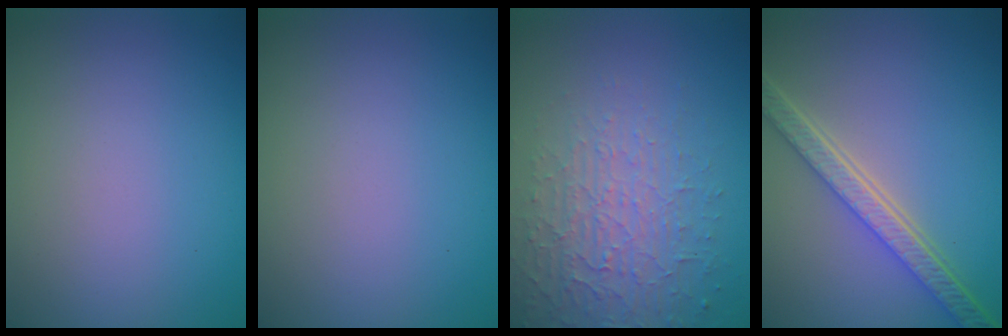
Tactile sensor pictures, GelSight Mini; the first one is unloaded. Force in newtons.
{"total": 0.0}
{"total": 3.7, "press": 3.3, "slide": 1.7}
{"total": 5.6, "press": 4.2, "slide": 3.6}